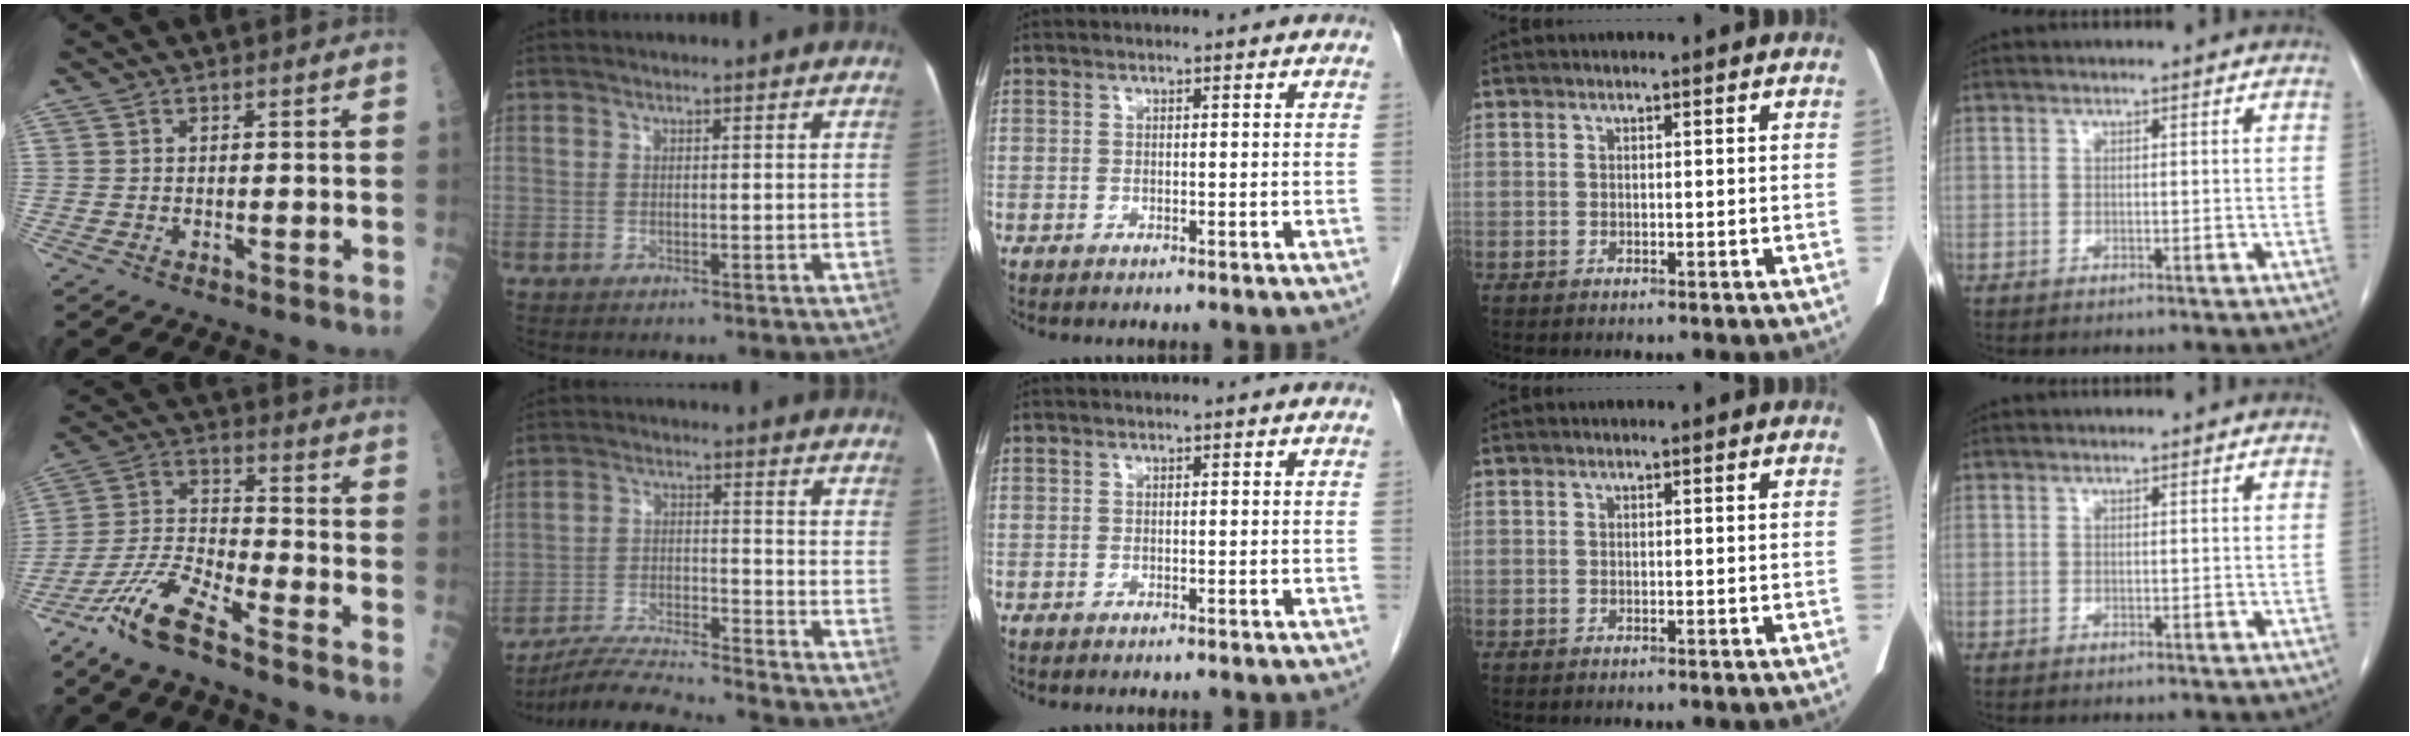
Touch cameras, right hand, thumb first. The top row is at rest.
{"thumb": {"total": 12.1, "force": [-8.5, 1.8, 8.4], "torque": [-0.195, 0.038, -0.172]}, "index": {"total": 10.5, "force": [-10.2, -0.7, 2.3], "torque": [-0.043, 0.004, -0.185]}}